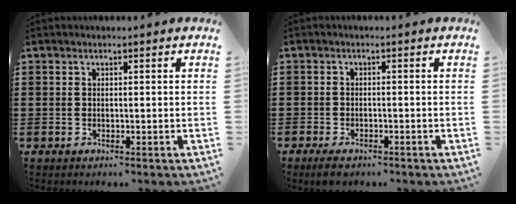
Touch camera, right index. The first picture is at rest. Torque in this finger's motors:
{"motor_torque": [-0.11, 0.47, 0.21, 0.04]}